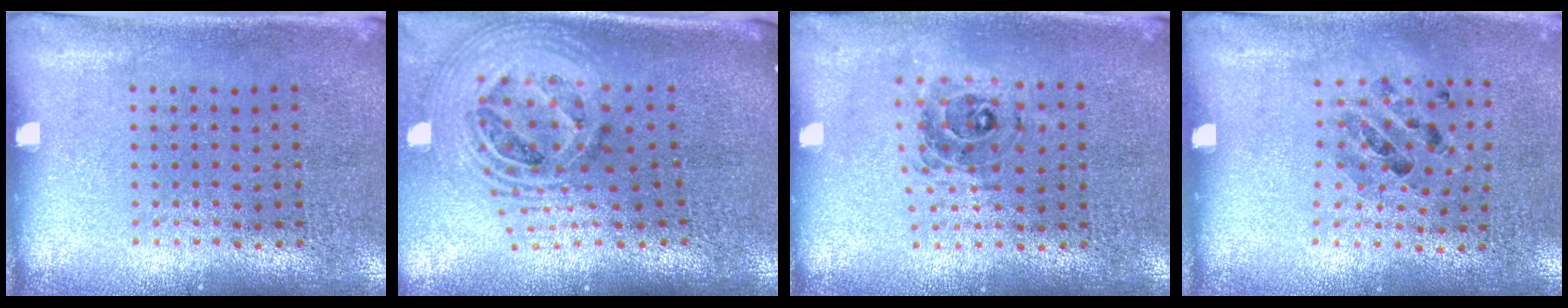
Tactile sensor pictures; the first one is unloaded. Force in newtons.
{"total": 2.6, "press": 1.8, "slide": 1.9}
{"total": 0.7, "press": 0.7, "slide": 0.0}
{"total": 0.9, "press": 0.7, "slide": 0.5}